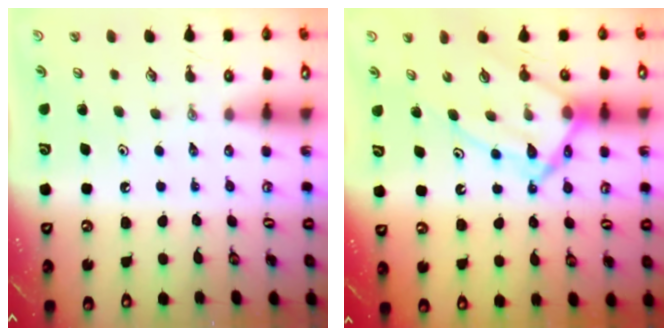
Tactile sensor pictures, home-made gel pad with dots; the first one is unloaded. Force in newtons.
{"total": 12.2, "press": 12.2, "slide": 0.7}